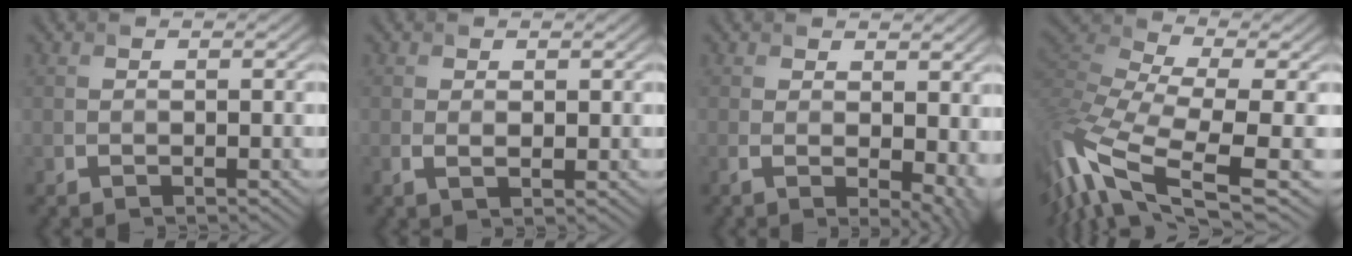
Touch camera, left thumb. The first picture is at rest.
{"total": 1.4, "force": [0.3, 0.7, 1.2], "torque": [-0.026, 0.000, 0.009]}
{"total": 5.2, "force": [0.1, 2.7, 4.5], "torque": [-0.062, -0.008, 0.016]}
{"total": 13.5, "force": [-4.0, 4.8, 12.0], "torque": [-0.299, -0.002, -0.074]}